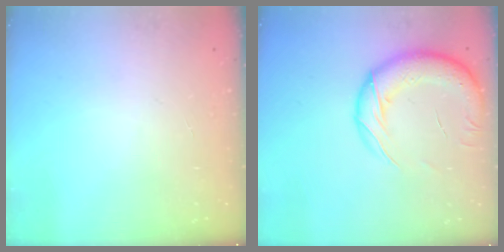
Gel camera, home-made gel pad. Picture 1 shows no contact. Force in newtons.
{"total": 22.7, "press": 22.1, "slide": 5.1}